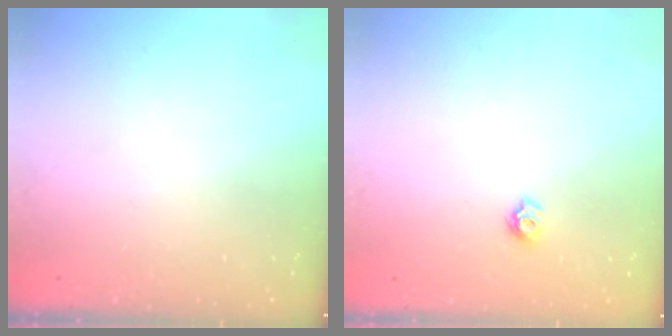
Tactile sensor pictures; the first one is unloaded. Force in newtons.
{"total": 5.7, "press": 5.7, "slide": 0.6}